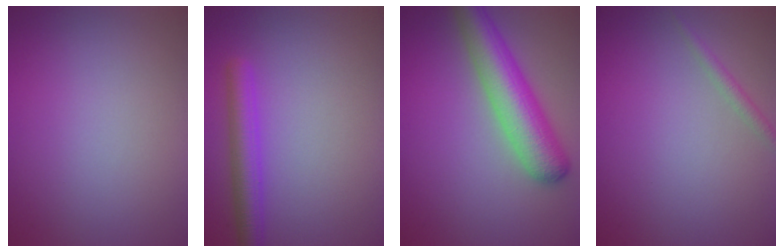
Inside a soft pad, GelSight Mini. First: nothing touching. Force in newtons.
{"total": 3.2, "press": 3.2, "slide": 0.2}
{"total": 6.7, "press": 6.7, "slide": 0.2}
{"total": 1.2, "press": 1.2, "slide": 0.0}